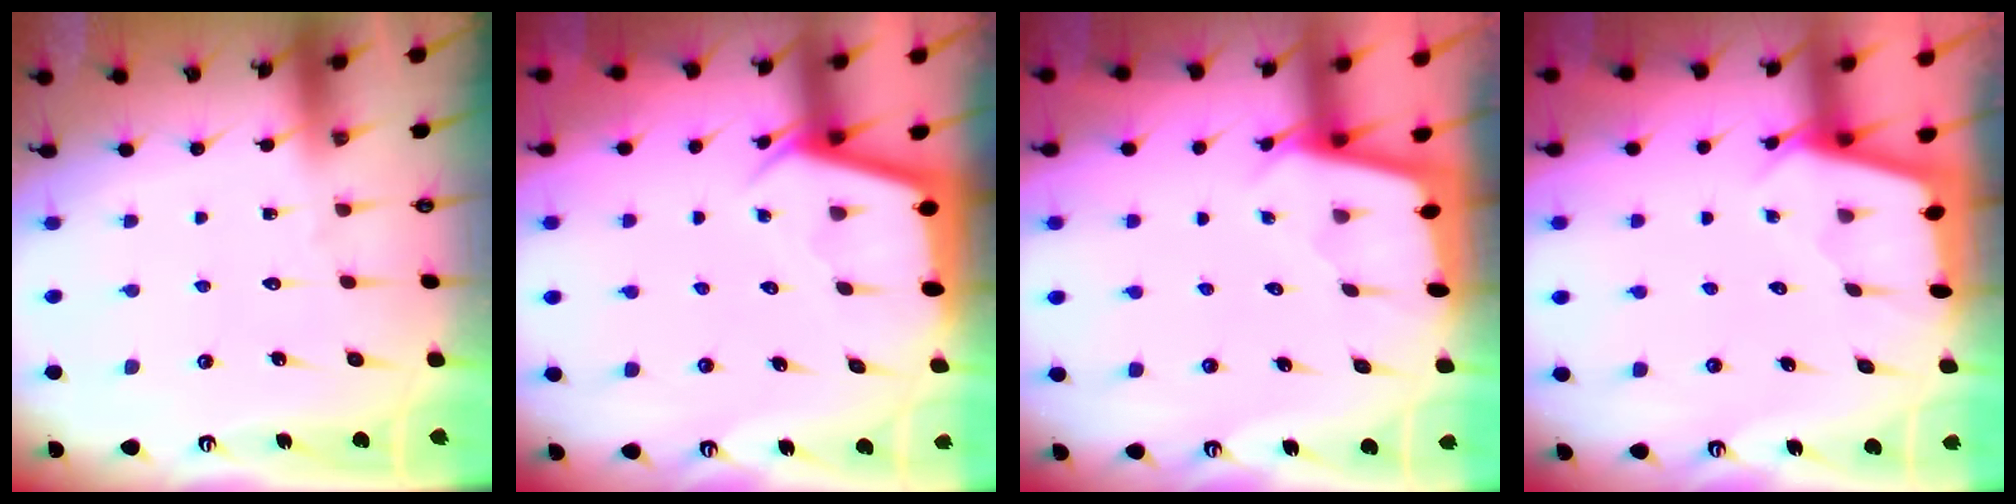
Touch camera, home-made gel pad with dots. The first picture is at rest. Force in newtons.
{"total": 2.9, "press": 2.8, "slide": 0.3}
{"total": 1.9, "press": 1.9, "slide": 0.2}
{"total": 2.4, "press": 2.4, "slide": 0.3}